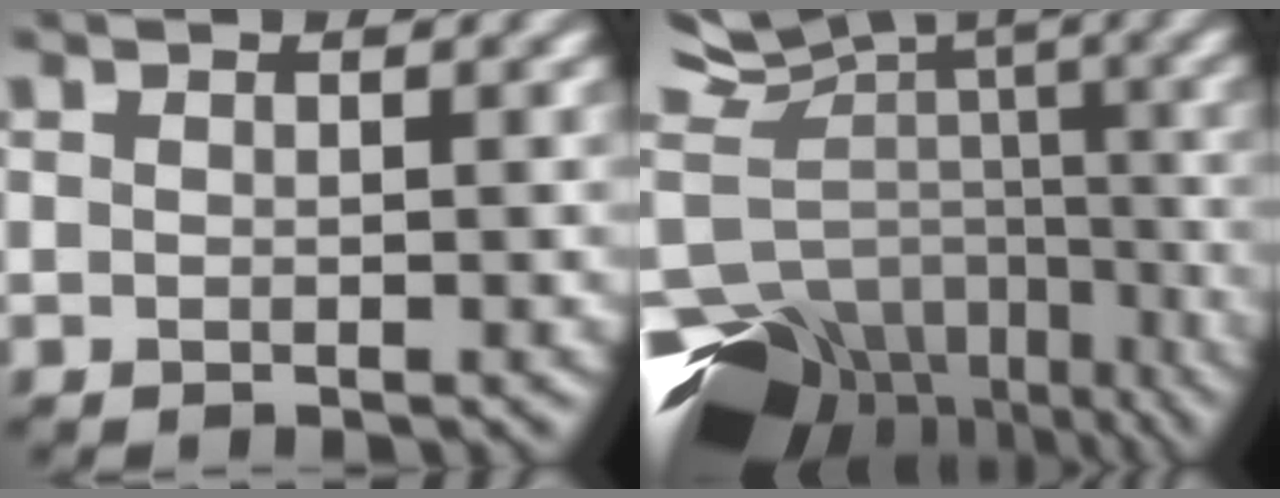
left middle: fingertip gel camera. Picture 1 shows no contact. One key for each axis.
{"total": 14.3, "fx": -5.5, "fy": 9.9, "fz": 8.6, "tx": -0.186, "ty": -0.001, "tz": -0.040}